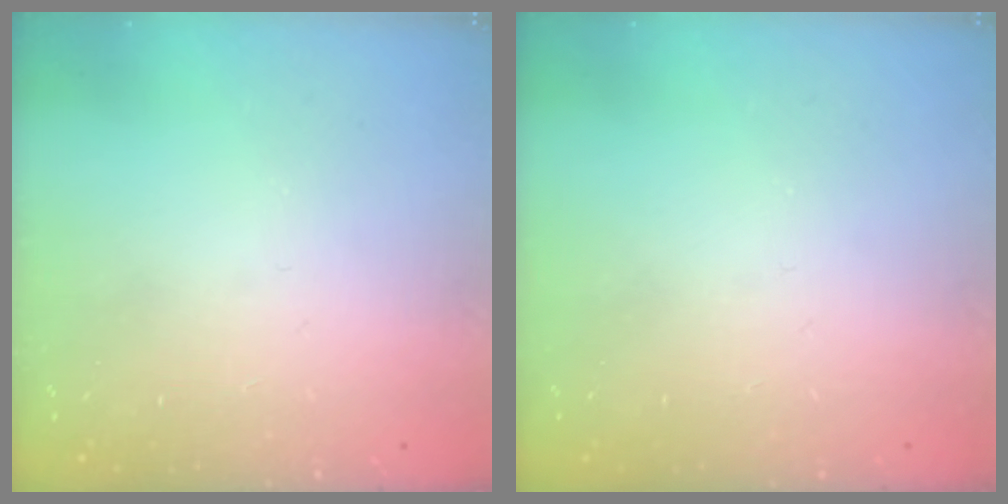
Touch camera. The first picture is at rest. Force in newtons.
{"total": 0.0}